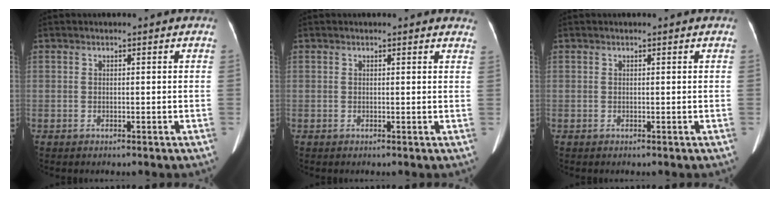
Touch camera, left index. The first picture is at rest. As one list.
[{"total": 3.1, "force": [2.9, 0.8, 0.5], "torque": [0.001, -0.008, 0.008]}, {"total": 0.0}]